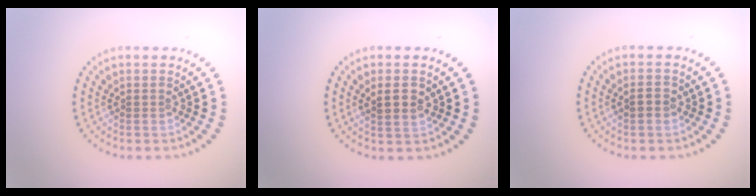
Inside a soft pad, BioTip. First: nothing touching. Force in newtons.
{"total": 1.7, "press": 1.6, "slide": 0.5}
{"total": 0.9, "press": 0.9, "slide": 0.2}